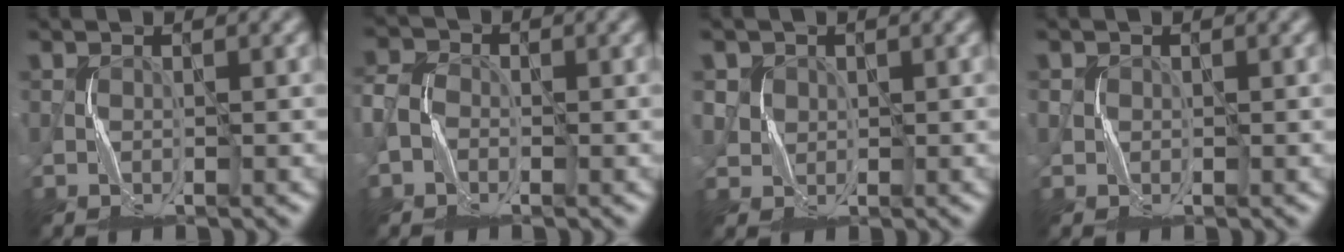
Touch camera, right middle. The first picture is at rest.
{"total": 2.7, "force": [-1.1, 2.1, 1.2], "torque": [-0.029, 0.003, -0.023]}
{"total": 2.2, "force": [1.0, 1.9, 0.2], "torque": [-0.028, -0.012, 0.029]}
{"total": 0.6, "force": [0.1, 0.6, -0.2], "torque": [0.000, -0.004, 0.002]}